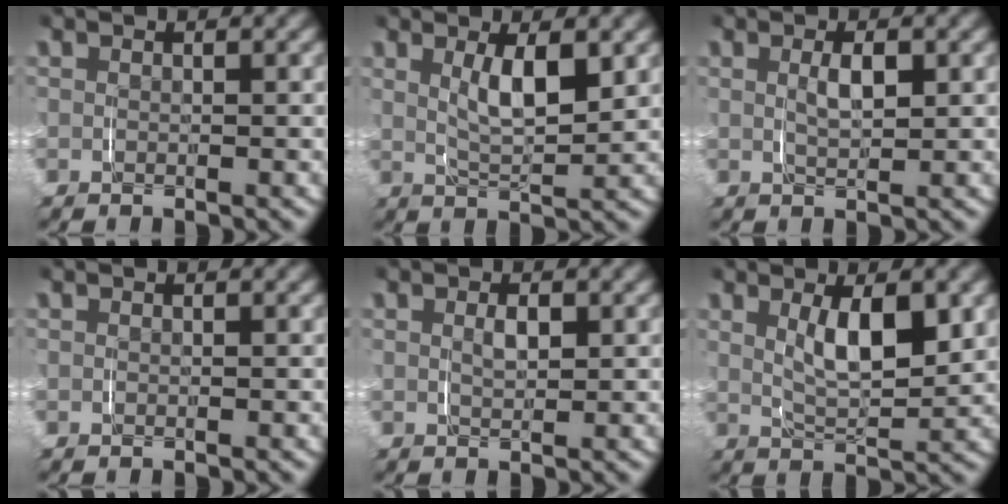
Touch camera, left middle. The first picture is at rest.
{"total": 3.8, "force": [1.0, 1.2, 3.5], "torque": [-0.062, -0.009, 0.024]}
{"total": 2.2, "force": [0.6, 0.7, 2.0], "torque": [-0.035, -0.006, 0.015]}
{"total": 0.0}
{"total": 1.5, "force": [0.5, 0.6, 1.3], "torque": [-0.024, -0.006, 0.012]}
{"total": 4.6, "force": [1.1, 1.7, 4.1], "torque": [-0.070, -0.010, 0.025]}